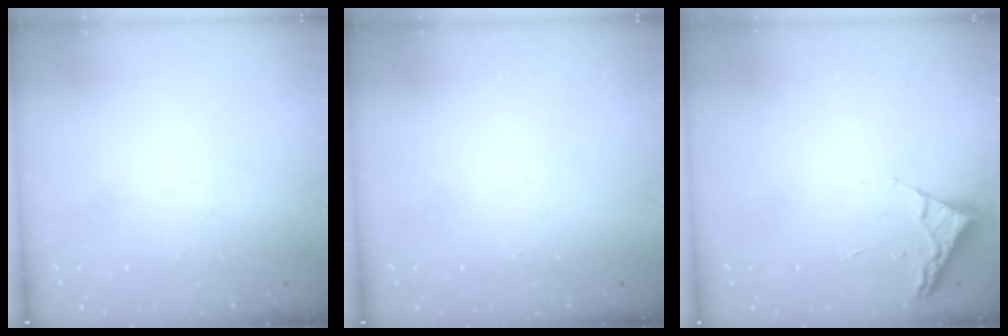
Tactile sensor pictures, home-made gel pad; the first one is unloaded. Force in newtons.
{"total": 1.6, "press": 1.6, "slide": 0.1}
{"total": 2.6, "press": 2.6, "slide": 0.3}